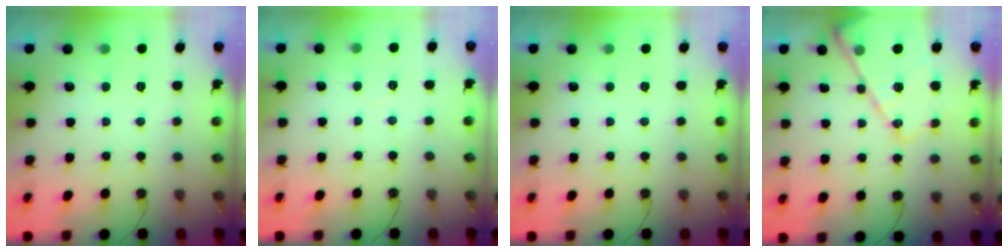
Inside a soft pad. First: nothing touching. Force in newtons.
{"total": 2.9, "press": 2.9, "slide": 0.5}
{"total": 0.0}
{"total": 15.8, "press": 15.8, "slide": 1.2}